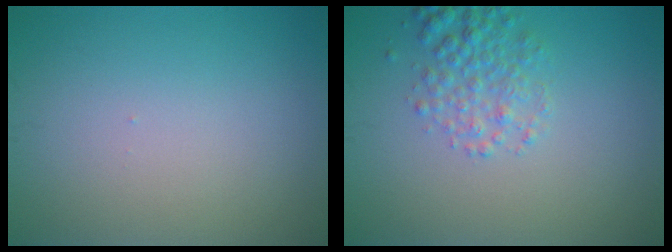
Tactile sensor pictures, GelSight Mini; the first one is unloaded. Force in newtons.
{"total": 2.9, "press": 2.9, "slide": 0.2}